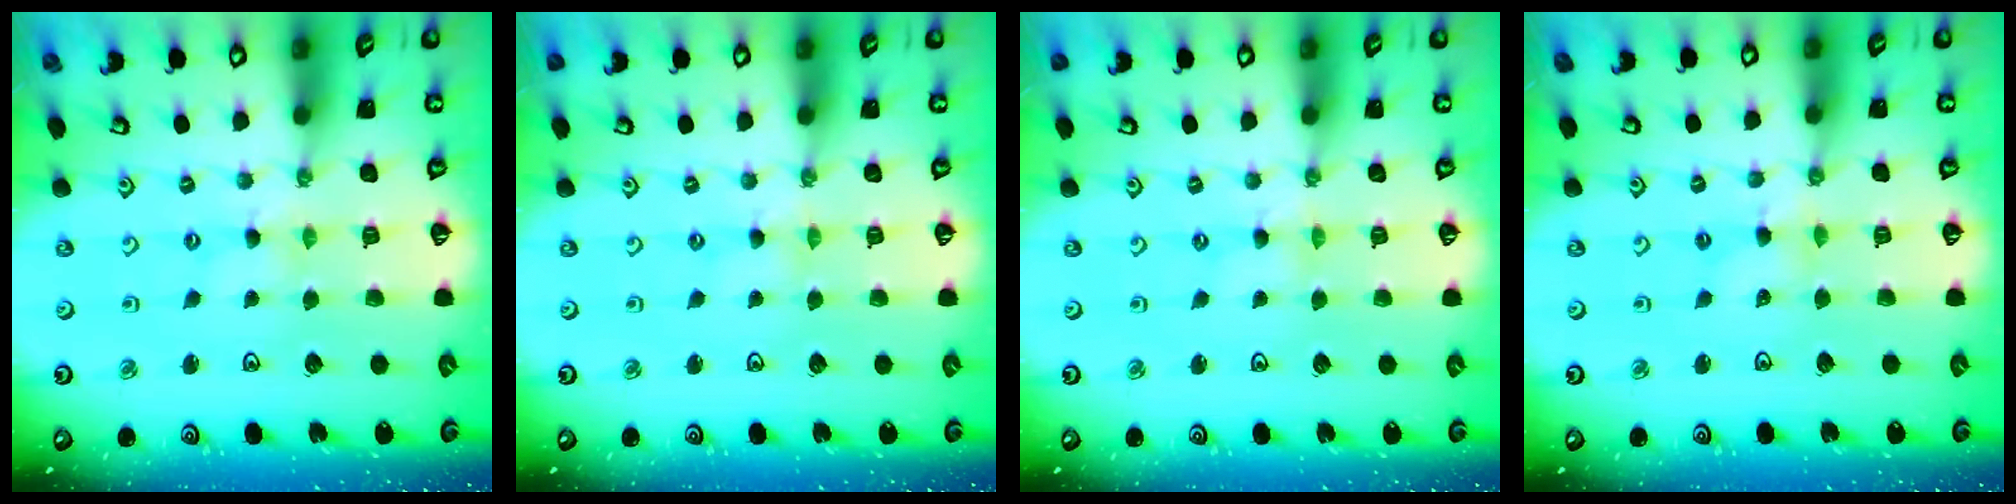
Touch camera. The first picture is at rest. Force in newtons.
{"total": 0.0}
{"total": 0.0}
{"total": 3.1, "press": 3.1, "slide": 0.2}